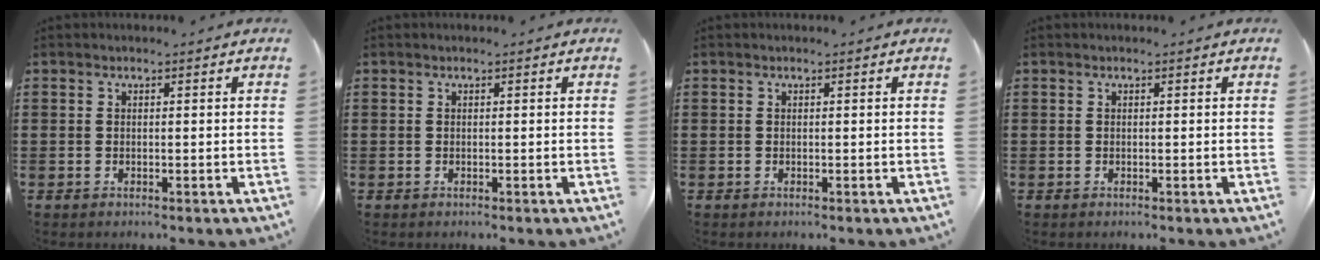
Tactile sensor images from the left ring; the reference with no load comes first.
{"total": 0.0}
{"total": 0.0}
{"total": 0.0}